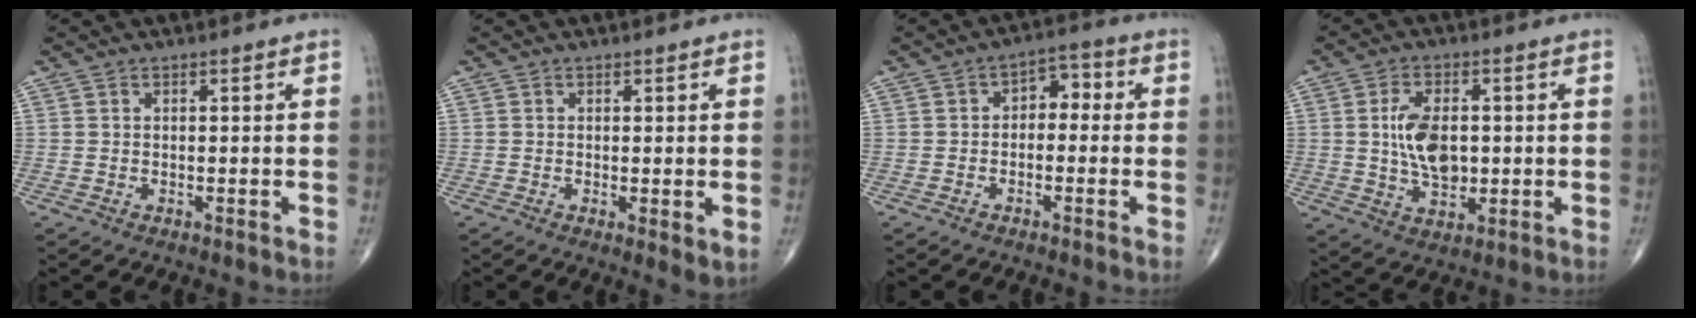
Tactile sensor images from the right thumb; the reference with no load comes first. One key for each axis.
{"total": 2.8, "fx": -0.2, "fy": 0.8, "fz": 2.7, "tx": -0.042, "ty": -0.011, "tz": -0.005}
{"total": 4.9, "fx": -0.4, "fy": 3.3, "fz": 3.5, "tx": -0.023, "ty": 0.028, "tz": -0.020}
{"total": 9.2, "fx": 0.6, "fy": 5.4, "fz": 7.4, "tx": -0.123, "ty": -0.003, "tz": 0.014}